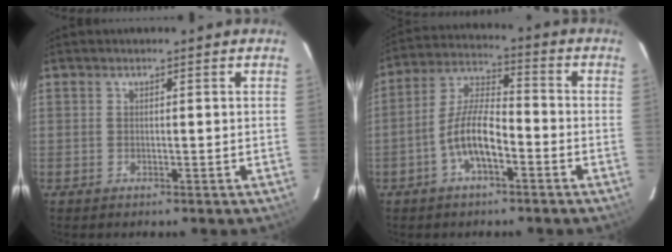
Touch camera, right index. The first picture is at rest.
{"total": 9.4, "force": [-3.9, 3.3, 7.9], "torque": [-0.169, 0.012, -0.073]}